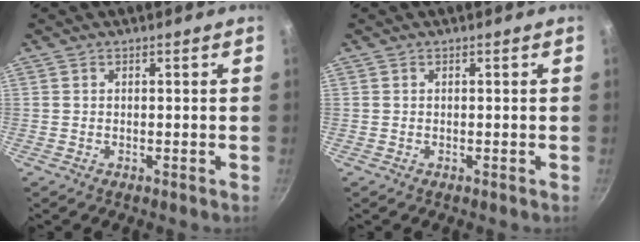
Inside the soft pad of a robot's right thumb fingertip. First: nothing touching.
{"total": 0.0}